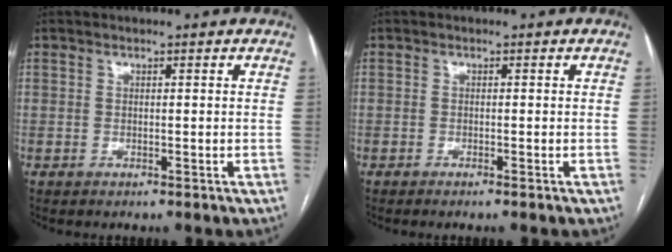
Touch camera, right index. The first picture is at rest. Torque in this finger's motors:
{"motor_torque": [0.05, 0.10, -0.02, 0.01]}